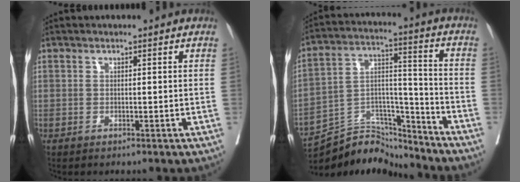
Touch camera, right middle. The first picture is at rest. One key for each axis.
{"total": 13.0, "fx": -12.8, "fy": 2.1, "fz": 1.0, "tx": -0.014, "ty": 0.044, "tz": -0.226}